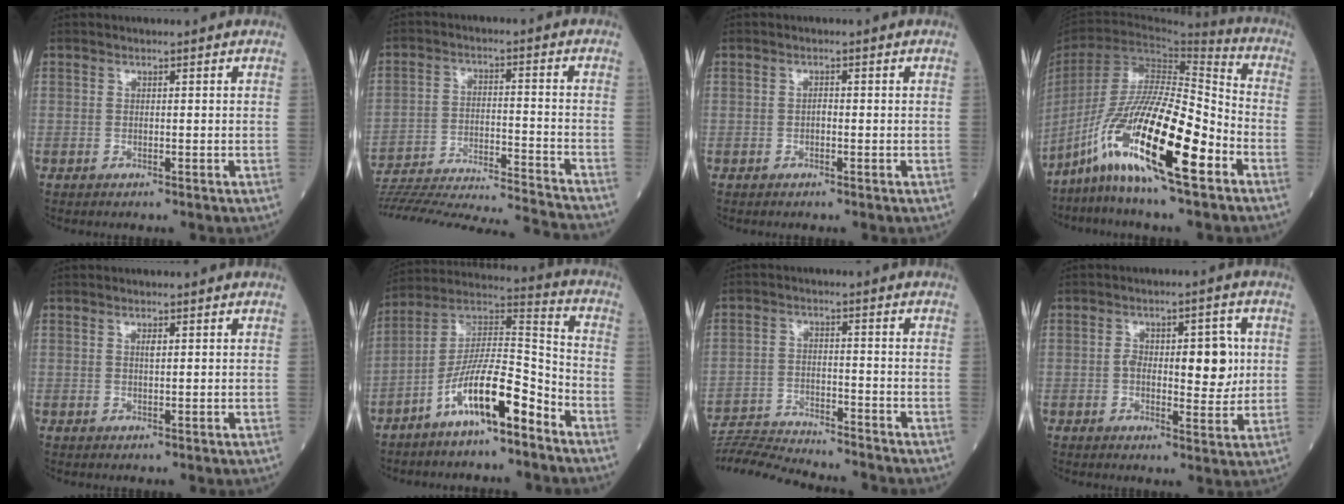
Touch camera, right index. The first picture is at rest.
{"total": 26.9, "force": [-25.4, -1.1, 9.0], "torque": [-0.140, -0.047, -0.370]}
{"total": 0.6, "force": [-0.3, 0.3, 0.5], "torque": [-0.007, 0.003, -0.008]}
{"total": 19.1, "force": [-10.1, 1.8, 16.2], "torque": [-0.324, -0.033, -0.191]}
{"total": 0.9, "force": [0.3, 0.2, 0.9], "torque": [-0.017, 0.000, 0.004]}
{"total": 13.1, "force": [-7.6, 2.4, 10.4], "torque": [-0.194, 0.020, -0.138]}
{"total": 13.2, "force": [-12.8, -0.2, 3.5], "torque": [-0.058, 0.001, -0.209]}
{"total": 8.9, "force": [0.7, 3.9, 8.0], "torque": [-0.110, 0.009, 0.012]}